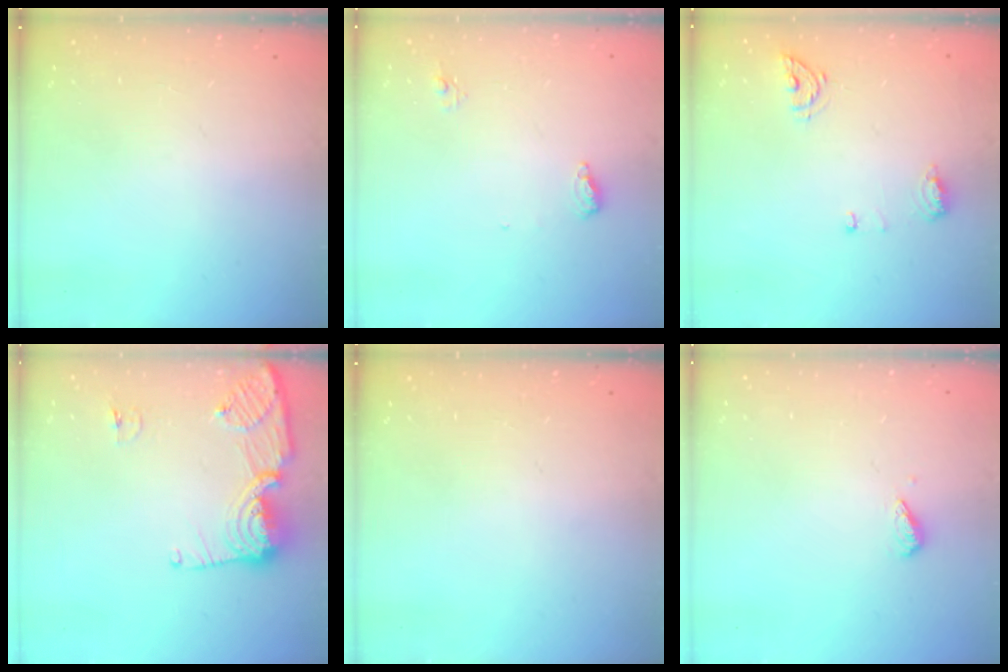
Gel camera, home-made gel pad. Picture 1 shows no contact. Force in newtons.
{"total": 6.5, "press": 6.4, "slide": 1.1}
{"total": 6.9, "press": 6.7, "slide": 1.7}
{"total": 11.7, "press": 11.7, "slide": 1.2}
{"total": 0.0}
{"total": 3.0, "press": 2.9, "slide": 0.6}